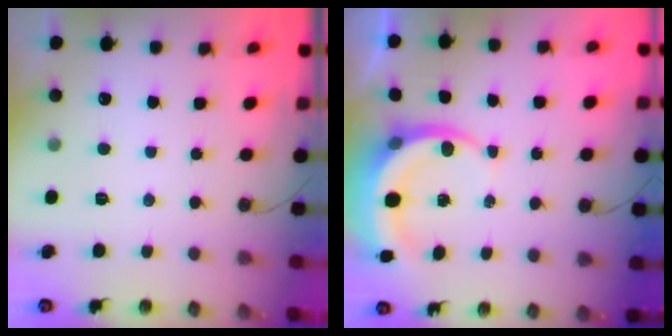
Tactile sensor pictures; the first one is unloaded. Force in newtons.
{"total": 6.4, "press": 6.3, "slide": 0.8}